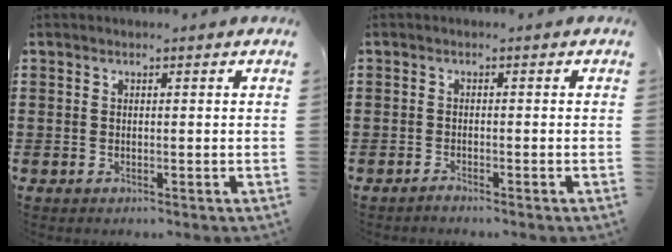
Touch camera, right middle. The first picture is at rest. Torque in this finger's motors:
{"motor_torque": [0.06, -0.06, 0.00, 0.00]}